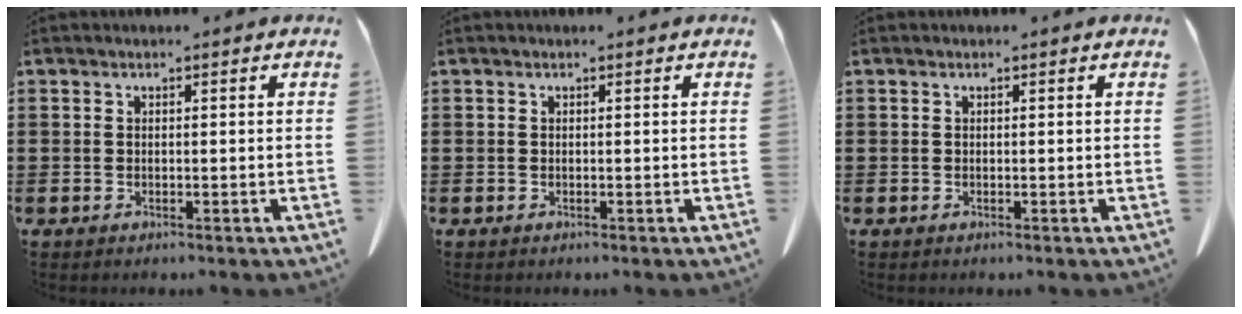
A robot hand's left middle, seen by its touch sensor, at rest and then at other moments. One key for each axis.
{"total": 0.0}
{"total": 0.0}